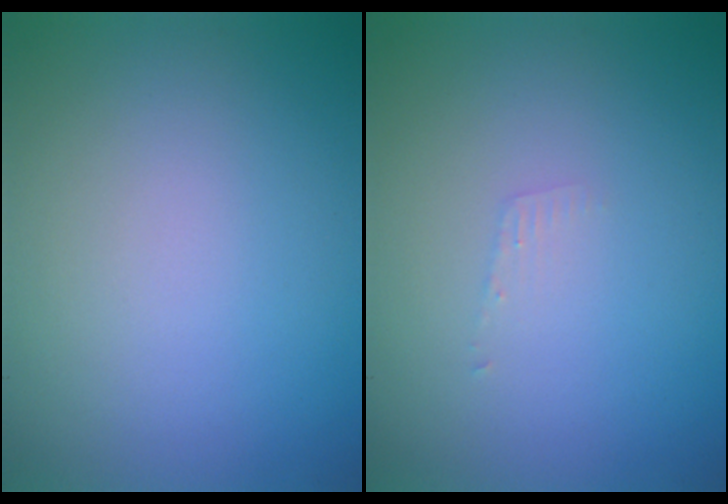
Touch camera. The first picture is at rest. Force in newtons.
{"total": 0.7, "press": 0.7, "slide": 0.1}